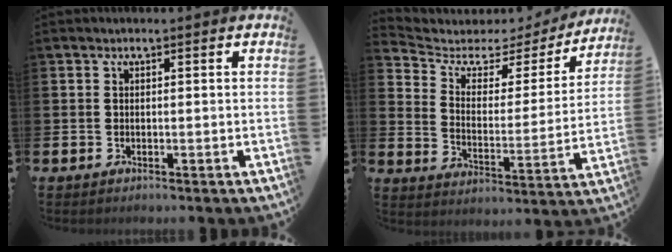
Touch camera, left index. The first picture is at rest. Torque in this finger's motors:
{"motor_torque": [0.83, -1.31, 0.09, -0.01]}